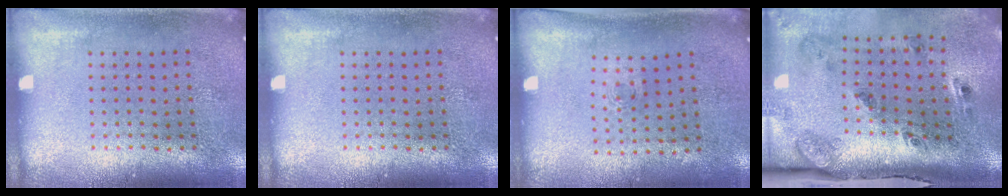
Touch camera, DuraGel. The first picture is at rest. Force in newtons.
{"total": 0.0}
{"total": 0.5, "press": 0.3, "slide": 0.4}
{"total": 3.3, "press": 2.0, "slide": 2.7}